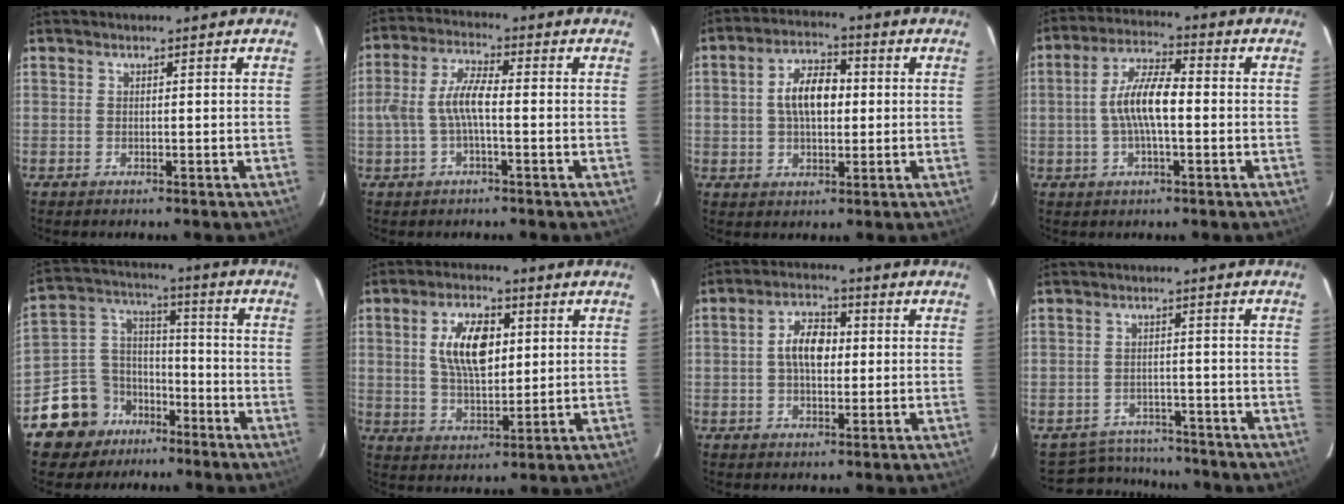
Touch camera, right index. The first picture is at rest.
{"total": 6.6, "force": [-1.2, 1.8, 6.3], "torque": [-0.131, 0.012, -0.021]}
{"total": 8.5, "force": [0.7, 4.9, 6.9], "torque": [-0.125, 0.019, 0.013]}
{"total": 8.9, "force": [-0.9, 2.7, 8.4], "torque": [-0.167, 0.013, -0.018]}
{"total": 12.2, "force": [-8.1, 8.9, 2.0], "torque": [-0.068, 0.065, -0.136]}
{"total": 10.8, "force": [2.6, 5.3, 9.1], "torque": [-0.167, 0.011, 0.050]}
{"total": 6.8, "force": [0.4, 4.0, 5.5], "torque": [-0.098, 0.018, 0.007]}
{"total": 8.5, "force": [-7.7, 3.5, 0.7], "torque": [-0.031, 0.016, -0.105]}